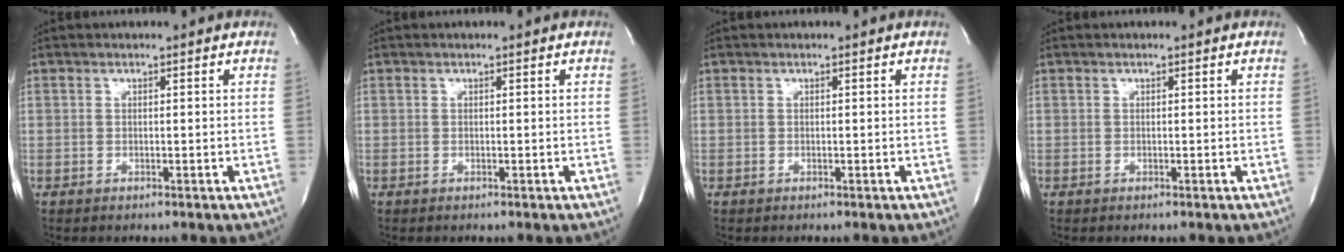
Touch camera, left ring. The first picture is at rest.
{"total": 0.0}
{"total": 0.0}
{"total": 0.0}